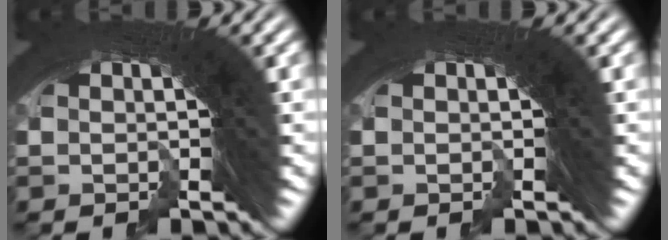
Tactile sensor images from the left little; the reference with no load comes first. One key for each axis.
{"total": 0.0}